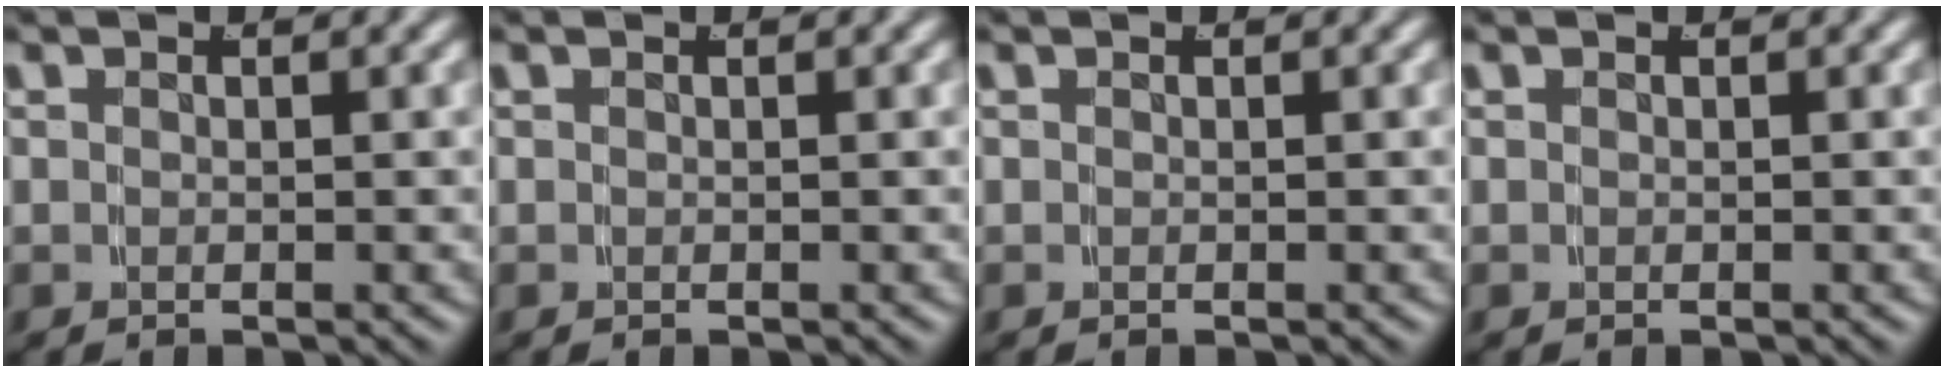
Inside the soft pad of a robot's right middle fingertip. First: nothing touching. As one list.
[{"total": 0.0}, {"total": 0.0}, {"total": 0.0}]